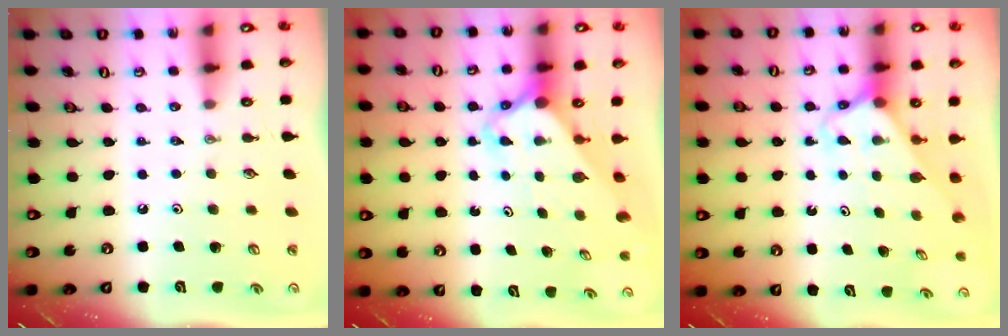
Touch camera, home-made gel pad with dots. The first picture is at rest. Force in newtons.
{"total": 3.2, "press": 3.1, "slide": 0.2}
{"total": 2.7, "press": 2.7, "slide": 0.1}